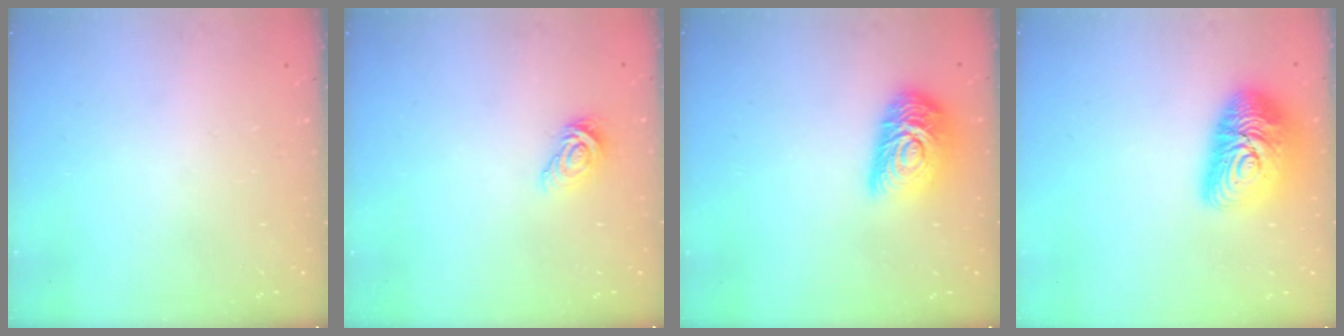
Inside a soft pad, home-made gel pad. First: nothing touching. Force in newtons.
{"total": 8.0, "press": 8.0, "slide": 0.3}
{"total": 14.6, "press": 14.6, "slide": 0.8}
{"total": 15.9, "press": 15.9, "slide": 1.0}